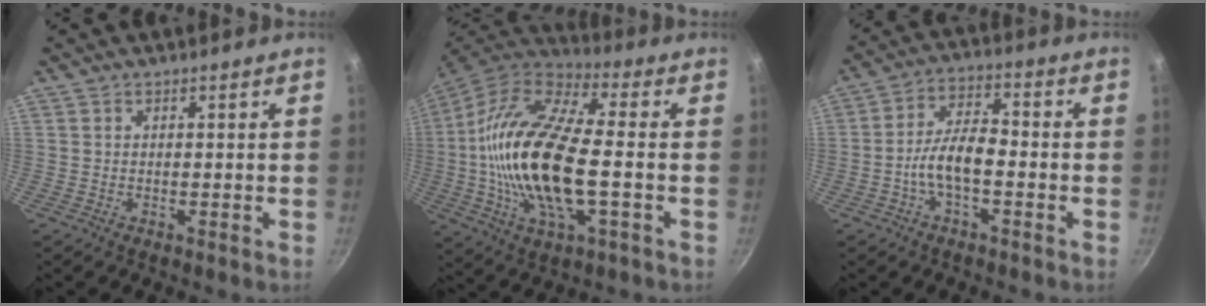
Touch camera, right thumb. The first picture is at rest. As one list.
[{"total": 23.5, "force": [-1.9, 9.5, 21.4], "torque": [-0.425, 0.020, -0.051]}, {"total": 8.1, "force": [-2.5, 3.6, 6.8], "torque": [-0.117, 0.036, -0.053]}]